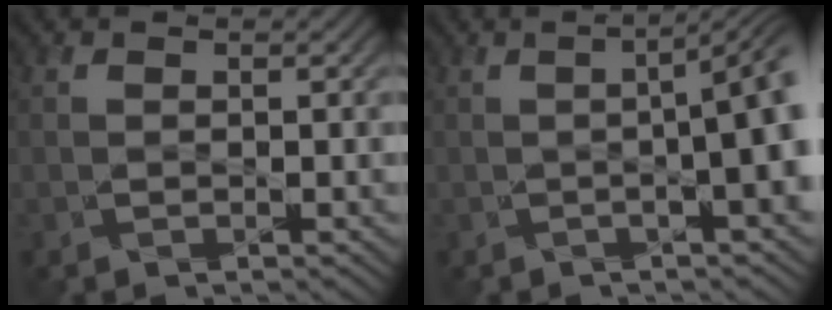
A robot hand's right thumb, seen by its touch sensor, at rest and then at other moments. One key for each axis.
{"total": 8.6, "fx": -0.4, "fy": 1.9, "fz": 8.4, "tx": -0.098, "ty": 0.006, "tz": -0.011}